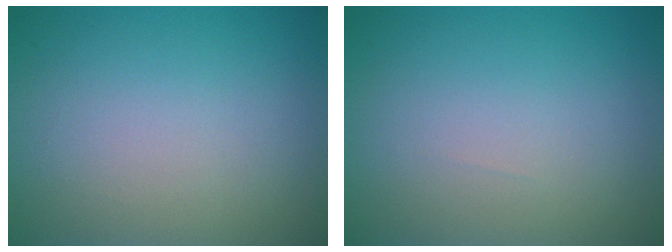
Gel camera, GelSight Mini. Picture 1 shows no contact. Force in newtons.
{"total": 0.0}